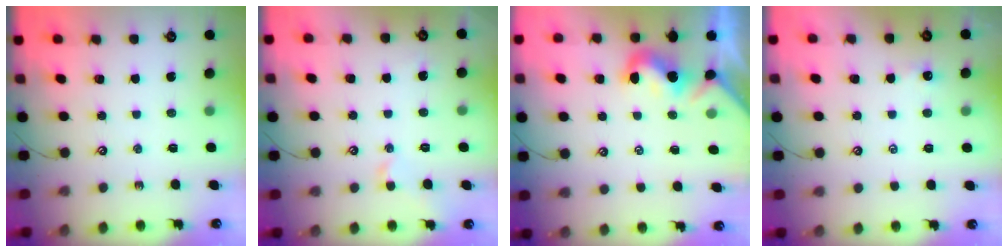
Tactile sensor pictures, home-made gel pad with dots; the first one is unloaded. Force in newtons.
{"total": 0.7, "press": 0.7, "slide": 0.1}
{"total": 0.0}
{"total": 2.1, "press": 2.1, "slide": 0.2}